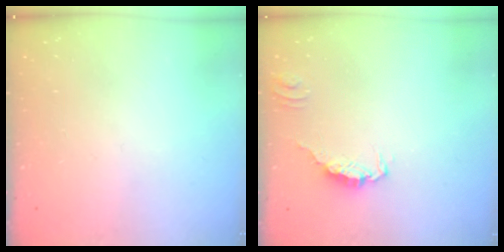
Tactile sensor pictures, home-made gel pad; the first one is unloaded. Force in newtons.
{"total": 0.5, "press": 0.5, "slide": 0.2}